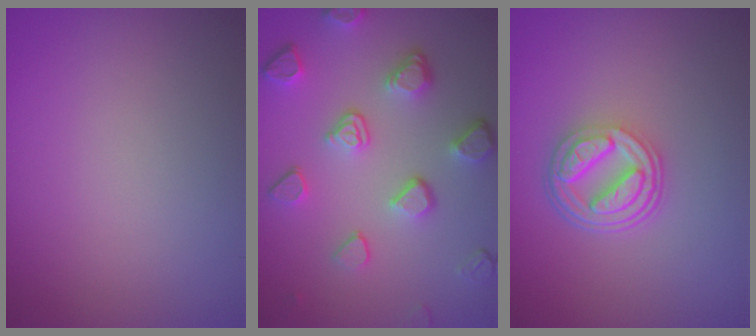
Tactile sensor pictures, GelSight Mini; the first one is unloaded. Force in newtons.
{"total": 4.9, "press": 3.7, "slide": 3.3}
{"total": 5.2, "press": 3.7, "slide": 3.6}